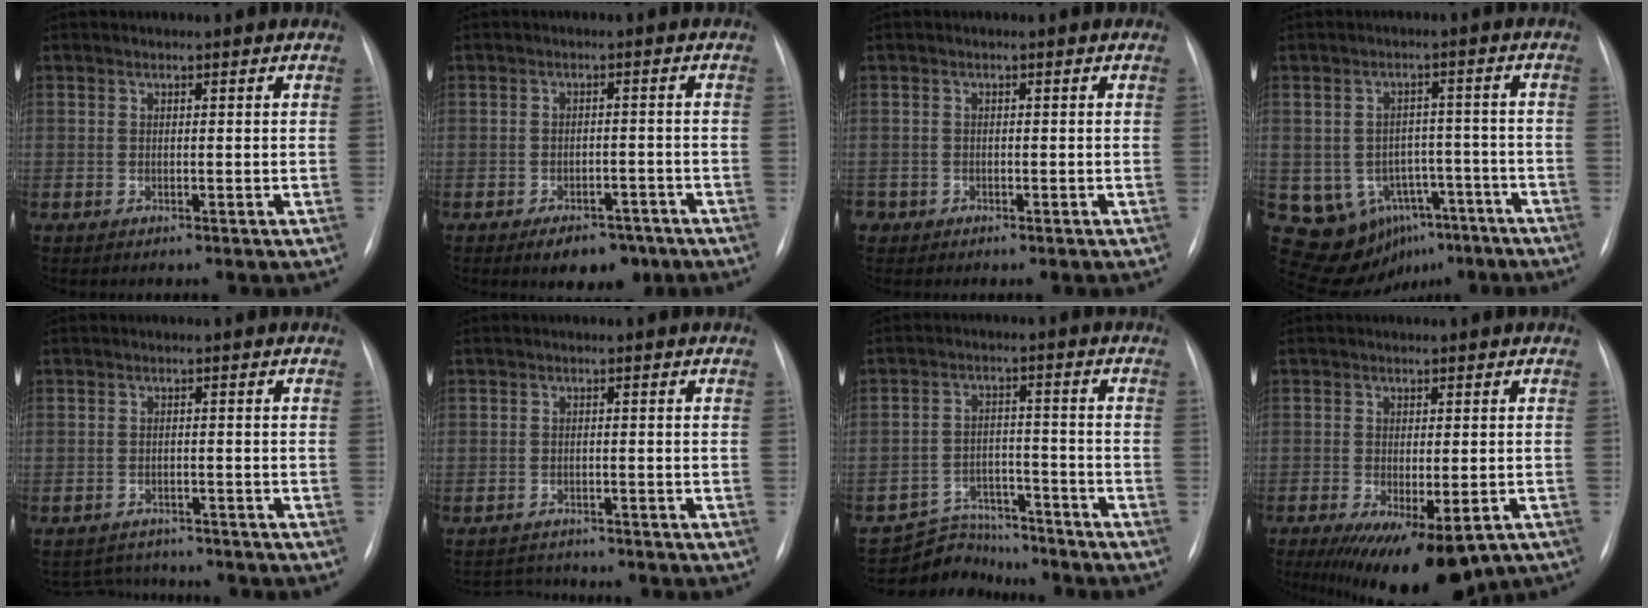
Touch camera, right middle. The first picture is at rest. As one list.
[{"total": 6.3, "force": [-4.5, 3.2, 3.1], "torque": [-0.040, 0.004, -0.059]}, {"total": 1.2, "force": [-0.8, 1.0, 0.1], "torque": [-0.002, 0.005, -0.013]}, {"total": 11.4, "force": [-5.6, 9.1, 4.0], "torque": [-0.053, 0.036, -0.065]}, {"total": 4.5, "force": [-4.3, 1.4, -0.2], "torque": [0.001, 0.008, -0.060]}, {"total": 2.9, "force": [-2.6, 0.8, -0.7], "torque": [0.006, -0.007, -0.041]}, {"total": 7.7, "force": [-7.3, 2.3, -1.1], "torque": [0.020, 0.029, -0.121]}, {"total": 13.1, "force": [-8.3, 4.6, 9.1], "torque": [-0.116, -0.028, -0.111]}]